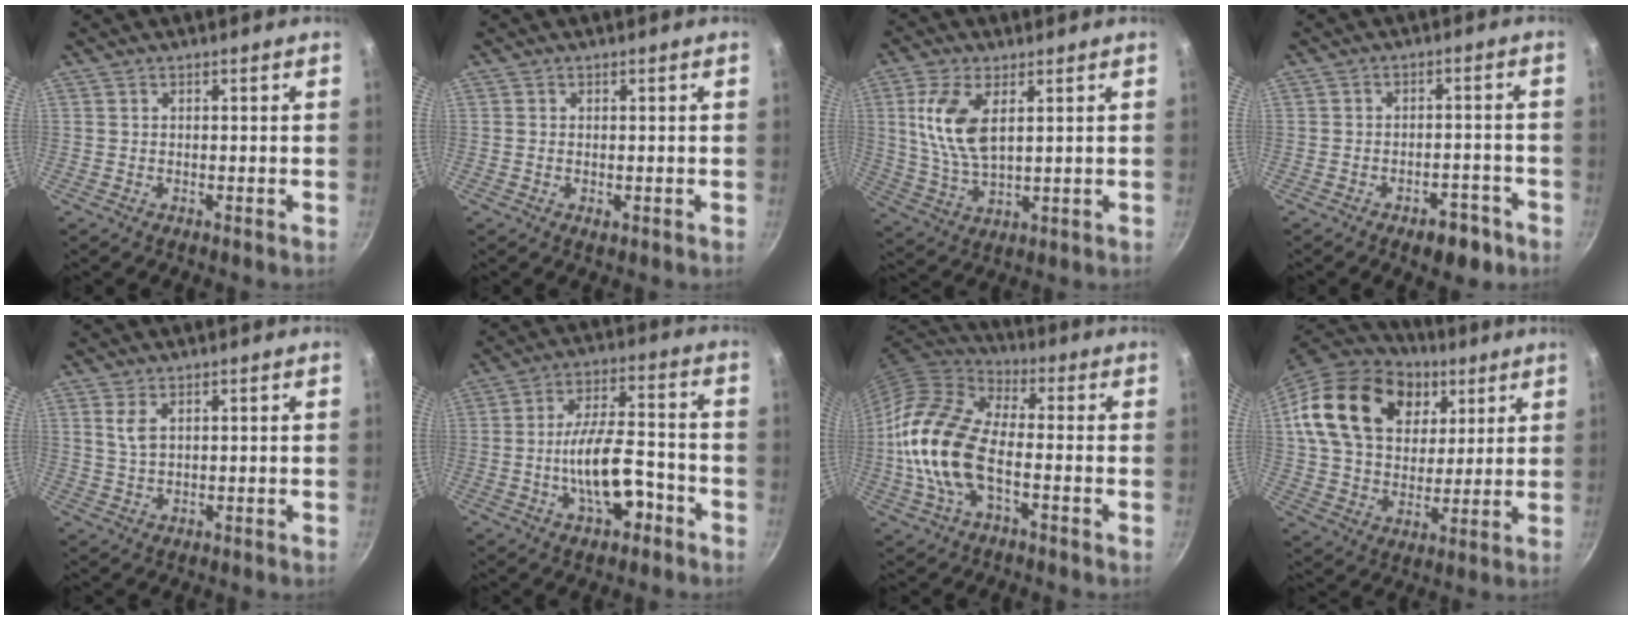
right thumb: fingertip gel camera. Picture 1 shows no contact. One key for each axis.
{"total": 0.8, "fx": -0.1, "fy": 0.5, "fz": 0.6, "tx": -0.011, "ty": -0.001, "tz": -0.002}
{"total": 10.7, "fx": 3.1, "fy": 5.3, "fz": 8.8, "tx": -0.174, "ty": -0.013, "tz": 0.065}
{"total": 6.6, "fx": -4.0, "fy": 3.4, "fz": 3.9, "tx": -0.027, "ty": 0.037, "tz": -0.042}
{"total": 3.3, "fx": 1.4, "fy": 1.7, "fz": 2.5, "tx": -0.047, "ty": -0.010, "tz": 0.031}
{"total": 12.4, "fx": -4.6, "fy": 5.5, "fz": 10.2, "tx": -0.155, "ty": 0.041, "tz": -0.075}
{"total": 17.2, "fx": -3.2, "fy": 9.1, "fz": 14.2, "tx": -0.267, "ty": 0.033, "tz": -0.078}
{"total": 24.9, "fx": 9.9, "fy": 17.6, "fz": 14.6, "tx": -0.241, "ty": -0.004, "tz": 0.172}